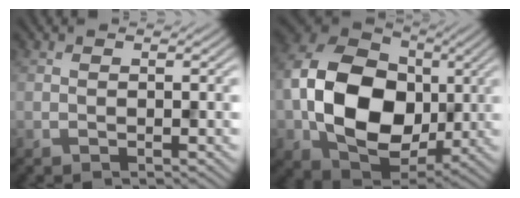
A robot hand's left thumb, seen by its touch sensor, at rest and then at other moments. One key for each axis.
{"total": 16.5, "fx": -1.0, "fy": 12.1, "fz": 11.2, "tx": -0.243, "ty": -0.011, "tz": -0.012}